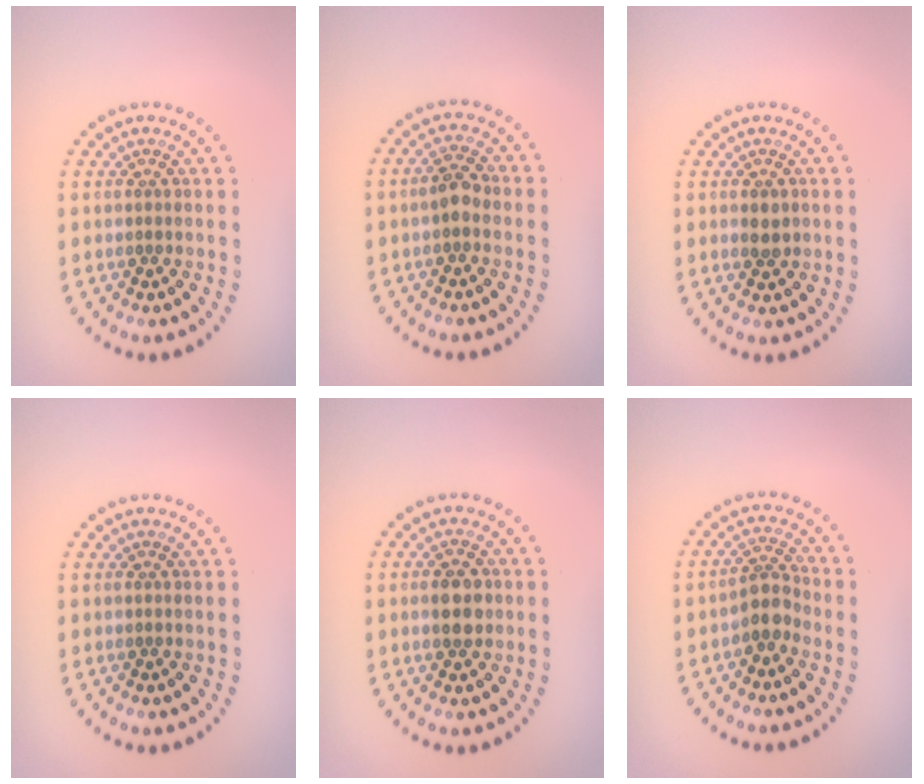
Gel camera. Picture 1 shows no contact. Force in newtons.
{"total": 2.1, "press": 2.0, "slide": 0.5}
{"total": 1.5, "press": 1.5, "slide": 0.0}
{"total": 0.0}
{"total": 3.4, "press": 3.4, "slide": 0.1}
{"total": 2.6, "press": 2.2, "slide": 1.5}